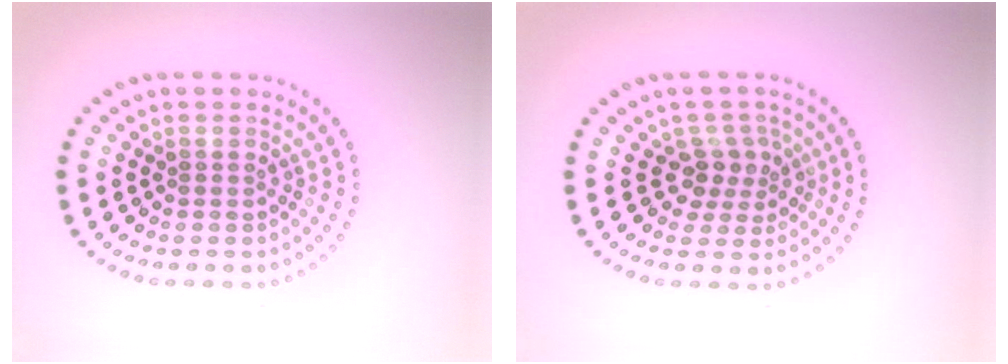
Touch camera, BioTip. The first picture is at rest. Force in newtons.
{"total": 2.7, "press": 2.0, "slide": 1.8}